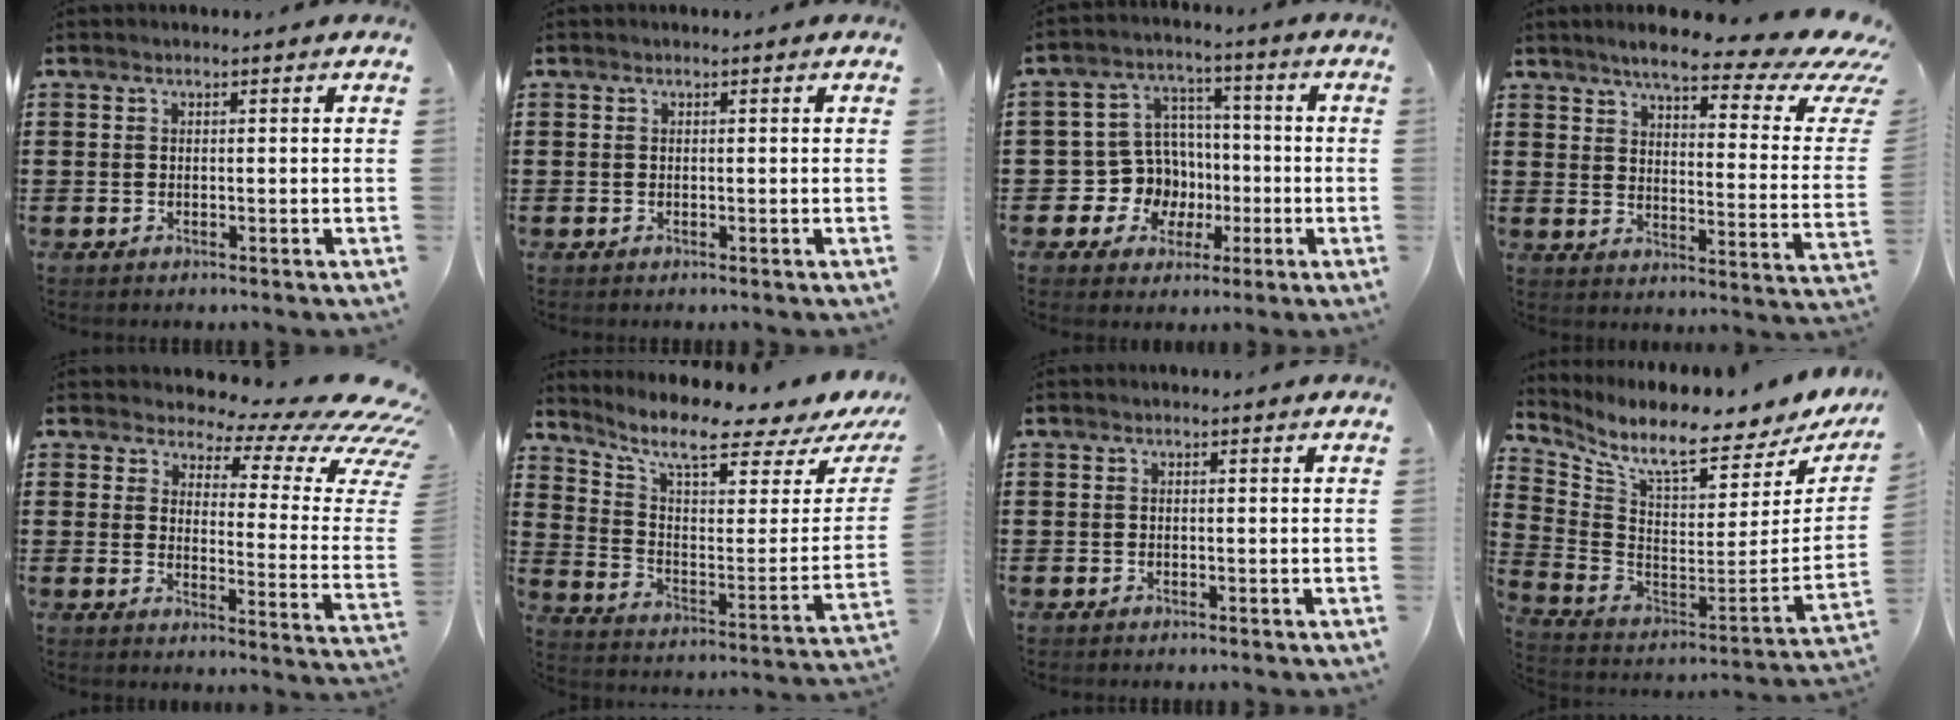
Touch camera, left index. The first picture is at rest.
{"total": 0.0}
{"total": 9.0, "force": [-0.8, 8.7, 2.3], "torque": [-0.097, 0.002, -0.007]}
{"total": 8.8, "force": [6.6, 1.3, 5.7], "torque": [-0.112, -0.041, 0.105]}
{"total": 7.1, "force": [4.9, 2.4, 4.5], "torque": [-0.082, -0.045, 0.084]}
{"total": 8.7, "force": [6.5, 1.6, 5.6], "torque": [-0.115, -0.053, 0.103]}
{"total": 0.0}
{"total": 8.5, "force": [6.7, 0.9, 5.1], "torque": [-0.121, -0.069, 0.108]}